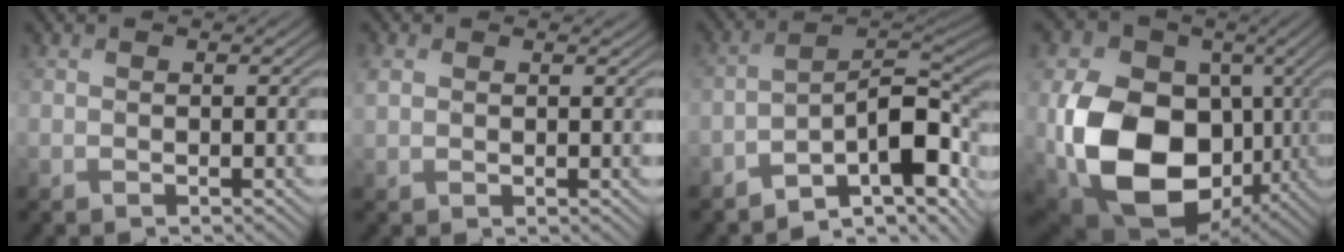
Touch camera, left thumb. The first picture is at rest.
{"total": 2.1, "force": [1.0, 1.4, 1.2], "torque": [-0.036, 0.004, 0.020]}
{"total": 11.7, "force": [-6.8, 4.0, 8.6], "torque": [-0.125, -0.002, -0.124]}
{"total": 17.5, "force": [-2.7, 12.6, 11.9], "torque": [-0.252, -0.041, -0.044]}